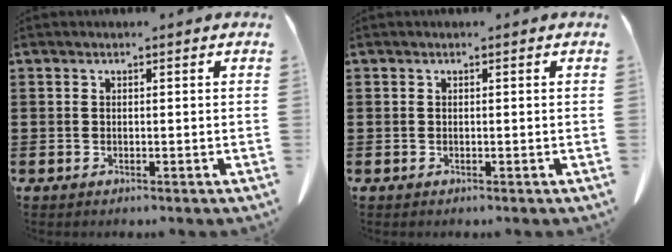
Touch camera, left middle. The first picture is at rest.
{"total": 0.0}